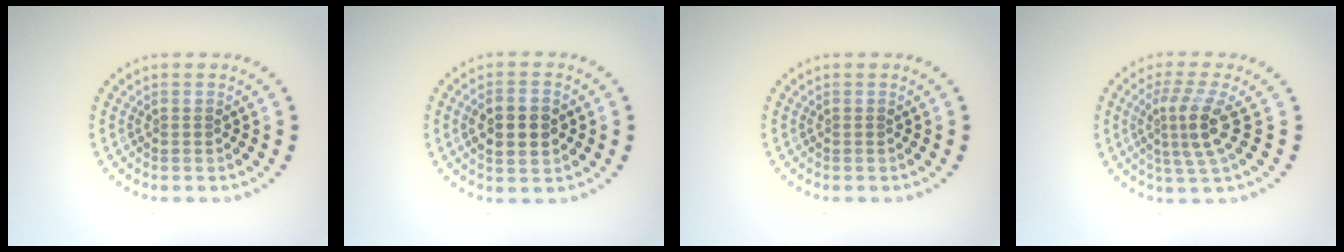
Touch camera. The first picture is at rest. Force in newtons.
{"total": 3.4, "press": 3.4, "slide": 0.3}
{"total": 0.0}
{"total": 3.6, "press": 2.8, "slide": 2.2}